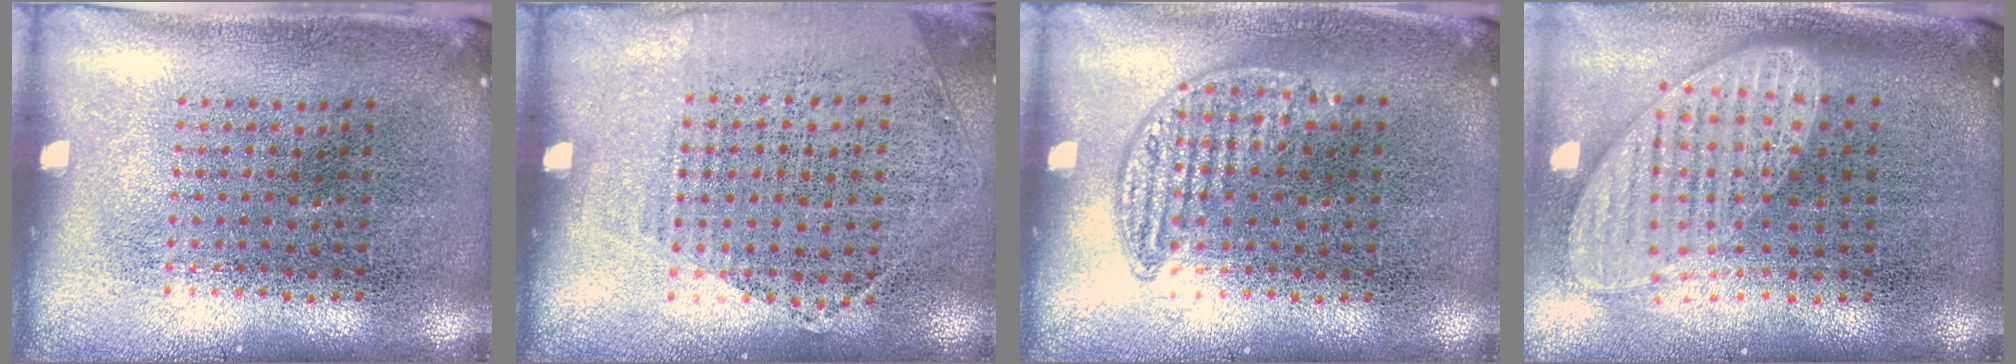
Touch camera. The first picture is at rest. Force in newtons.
{"total": 1.2, "press": 1.0, "slide": 0.7}
{"total": 0.8, "press": 0.6, "slide": 0.5}
{"total": 1.8, "press": 1.5, "slide": 1.1}